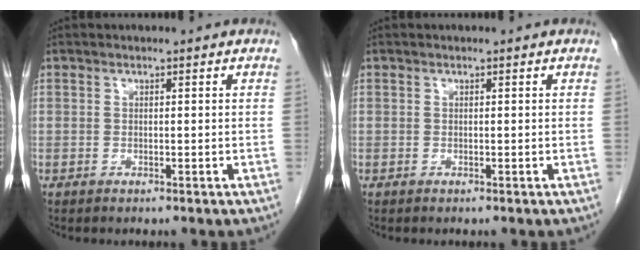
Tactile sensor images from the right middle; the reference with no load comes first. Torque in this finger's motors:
{"motor_torque": [-0.11, -0.10, 0.02, 0.01]}